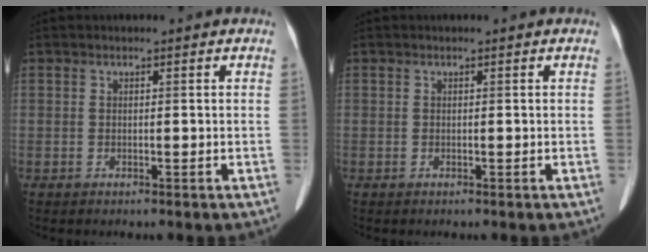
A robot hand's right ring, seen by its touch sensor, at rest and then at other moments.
{"total": 0.0}